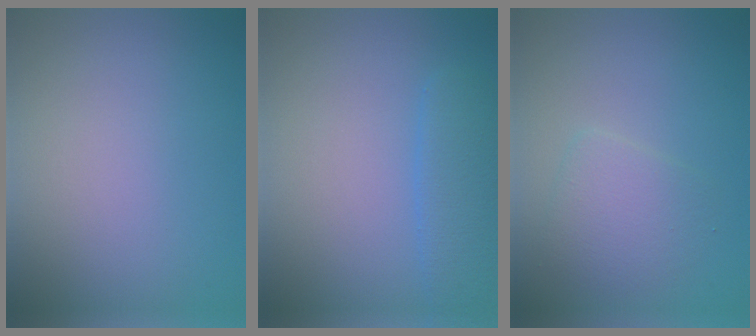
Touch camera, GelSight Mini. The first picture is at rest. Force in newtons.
{"total": 2.8, "press": 2.8, "slide": 0.1}
{"total": 2.7, "press": 2.7, "slide": 0.1}